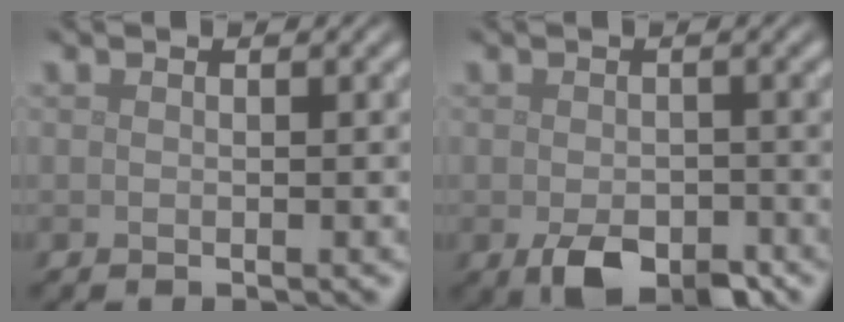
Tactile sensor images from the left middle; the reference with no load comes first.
{"total": 5.0, "force": [-2.5, 2.8, 3.3], "torque": [-0.058, -0.015, -0.037]}